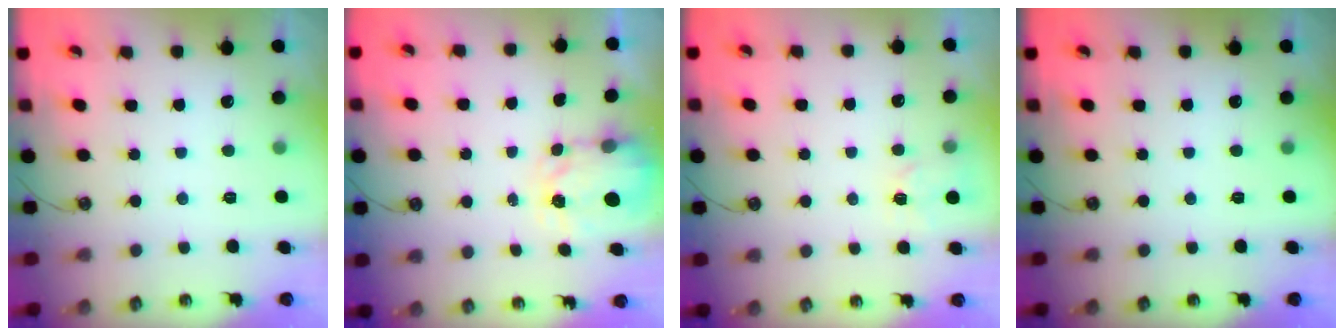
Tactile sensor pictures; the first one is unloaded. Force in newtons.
{"total": 3.3, "press": 3.3, "slide": 0.4}
{"total": 3.7, "press": 3.7, "slide": 0.6}
{"total": 0.0}